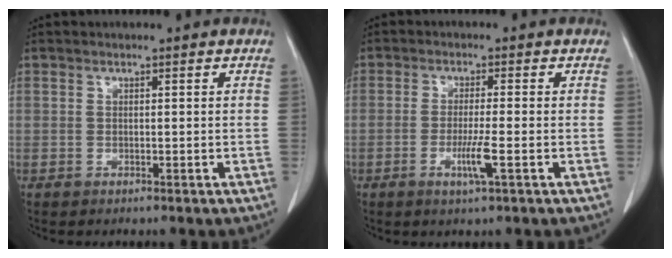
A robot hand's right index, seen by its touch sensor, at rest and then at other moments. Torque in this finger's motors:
{"motor_torque": [0.83, -0.26, 0.42, 0.09]}